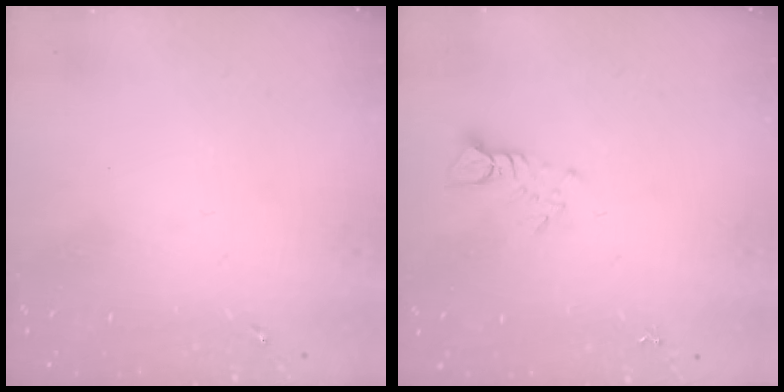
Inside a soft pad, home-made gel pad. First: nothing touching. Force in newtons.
{"total": 3.5, "press": 3.5, "slide": 0.3}